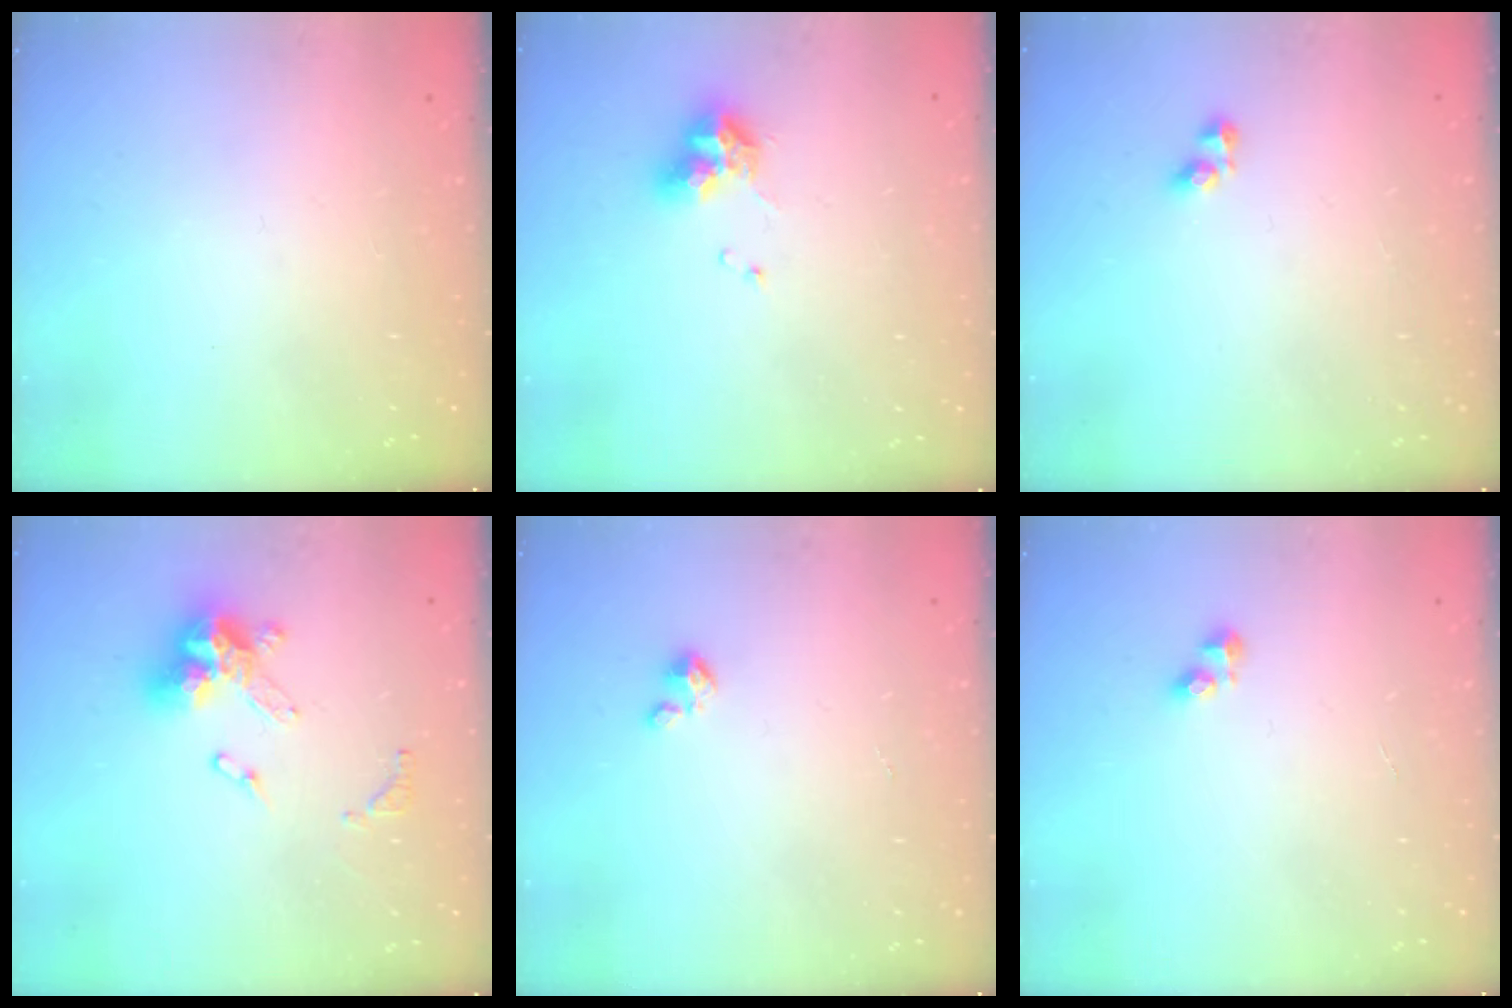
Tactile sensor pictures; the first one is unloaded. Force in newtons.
{"total": 8.6, "press": 8.5, "slide": 0.6}
{"total": 2.8, "press": 2.8, "slide": 0.1}
{"total": 12.8, "press": 12.8, "slide": 0.7}
{"total": 2.1, "press": 2.1, "slide": 0.3}
{"total": 3.0, "press": 3.0, "slide": 0.4}